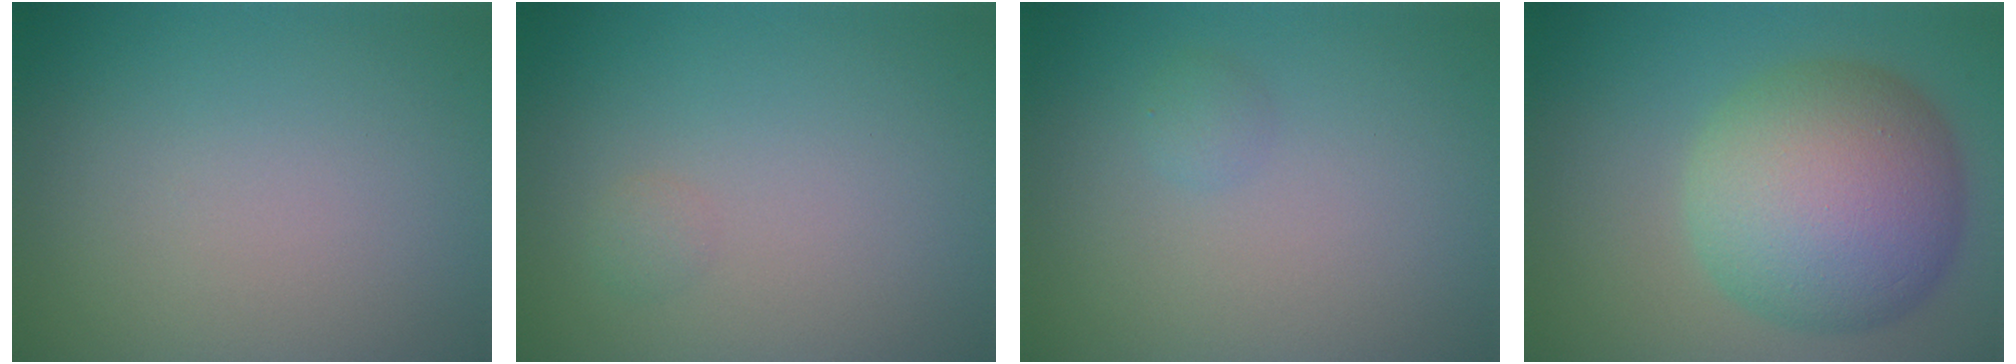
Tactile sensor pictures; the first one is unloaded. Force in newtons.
{"total": 0.6, "press": 0.6, "slide": 0.0}
{"total": 0.8, "press": 0.8, "slide": 0.1}
{"total": 11.2, "press": 11.2, "slide": 0.3}